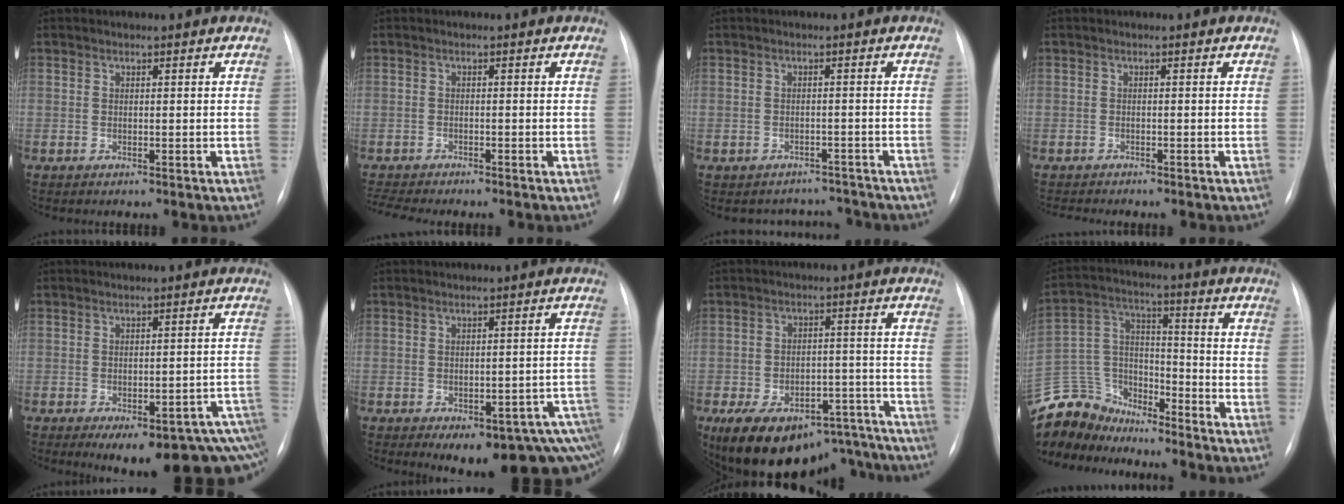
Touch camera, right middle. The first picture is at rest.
{"total": 5.3, "force": [-4.8, 0.4, 2.0], "torque": [-0.030, -0.007, -0.074]}
{"total": 4.4, "force": [-3.9, 1.9, -0.8], "torque": [0.012, 0.026, -0.049]}
{"total": 3.4, "force": [-3.1, 0.4, 1.3], "torque": [-0.014, -0.005, -0.040]}
{"total": 16.7, "force": [-11.4, 6.1, 10.6], "torque": [-0.065, 0.029, -0.130]}
{"total": 15.5, "force": [-10.0, 6.3, 10.0], "torque": [-0.065, 0.025, -0.114]}
{"total": 19.8, "force": [-15.5, 9.3, 8.1], "torque": [-0.114, 0.031, -0.203]}
{"total": 13.5, "force": [-12.5, 5.0, 1.1], "torque": [-0.027, 0.048, -0.237]}